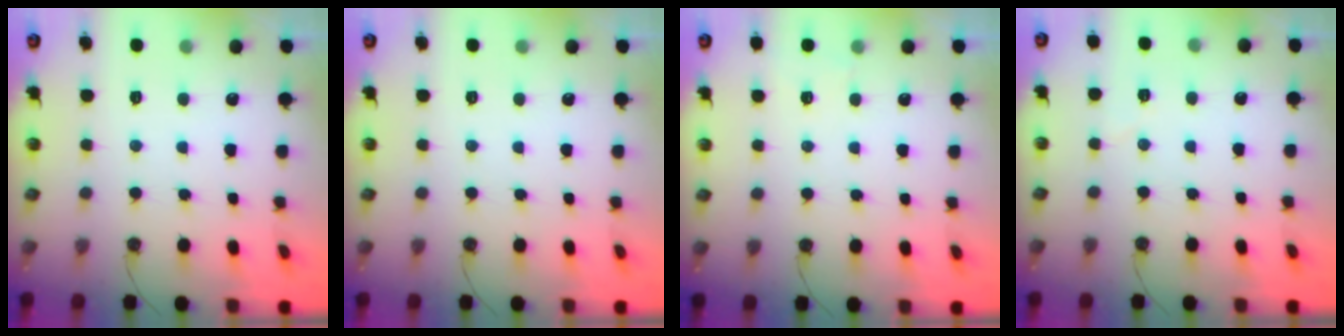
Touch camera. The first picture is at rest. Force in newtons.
{"total": 0.0}
{"total": 3.1, "press": 2.4, "slide": 2.0}
{"total": 3.0, "press": 2.4, "slide": 1.7}